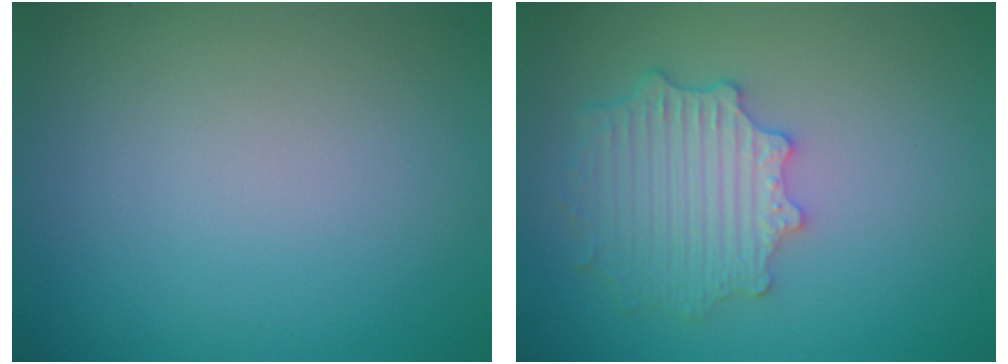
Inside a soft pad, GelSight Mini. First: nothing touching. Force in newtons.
{"total": 4.4, "press": 3.6, "slide": 2.5}